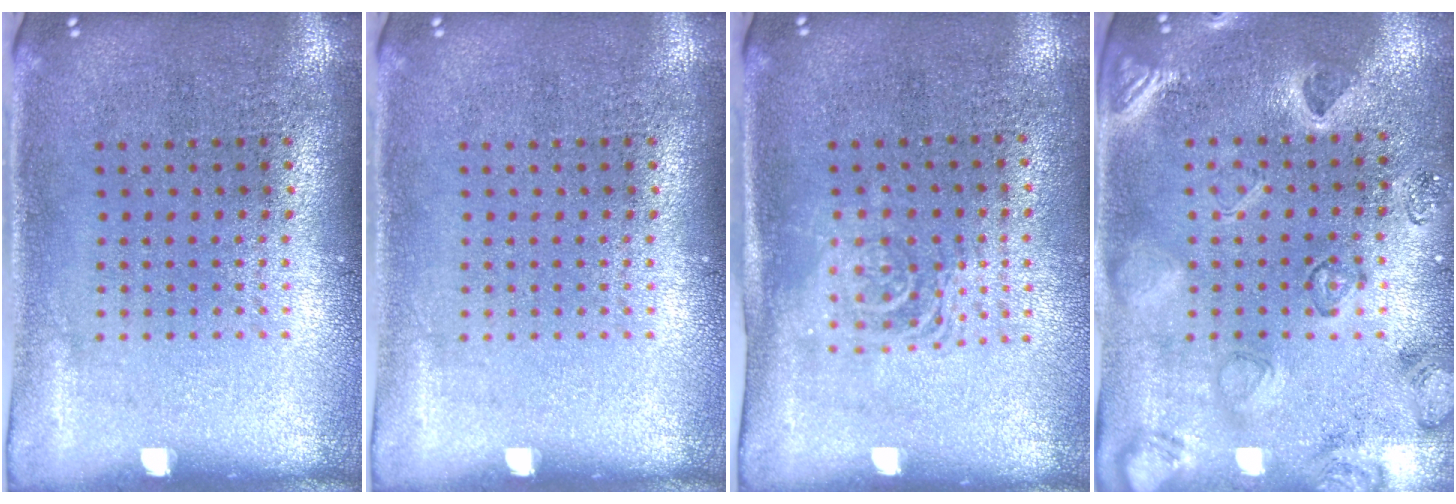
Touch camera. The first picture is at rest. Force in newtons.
{"total": 0.0}
{"total": 1.6, "press": 1.3, "slide": 0.9}
{"total": 2.3, "press": 2.1, "slide": 0.9}